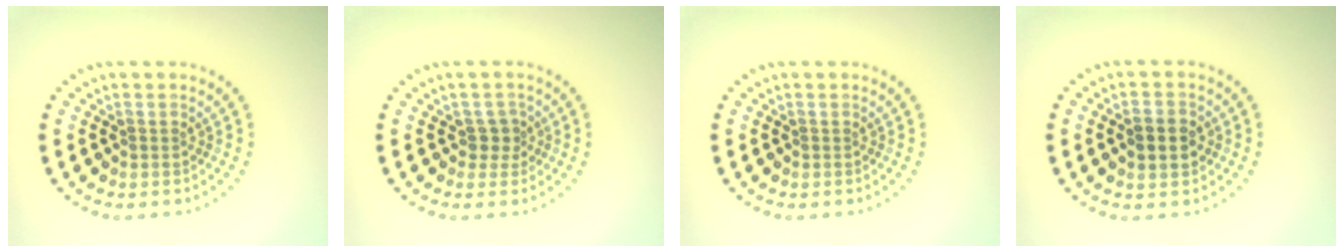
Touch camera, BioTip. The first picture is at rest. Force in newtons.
{"total": 1.7, "press": 1.4, "slide": 1.0}
{"total": 0.0}
{"total": 3.3, "press": 3.3, "slide": 0.2}